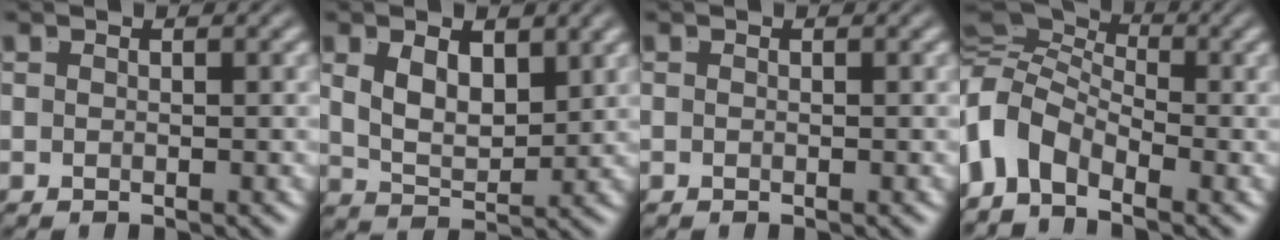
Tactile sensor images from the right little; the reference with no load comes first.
{"total": 4.6, "force": [1.3, 3.1, 3.1], "torque": [-0.060, -0.014, 0.023]}
{"total": 0.0}
{"total": 8.8, "force": [-0.5, 6.9, 5.4], "torque": [-0.126, -0.024, -0.011]}